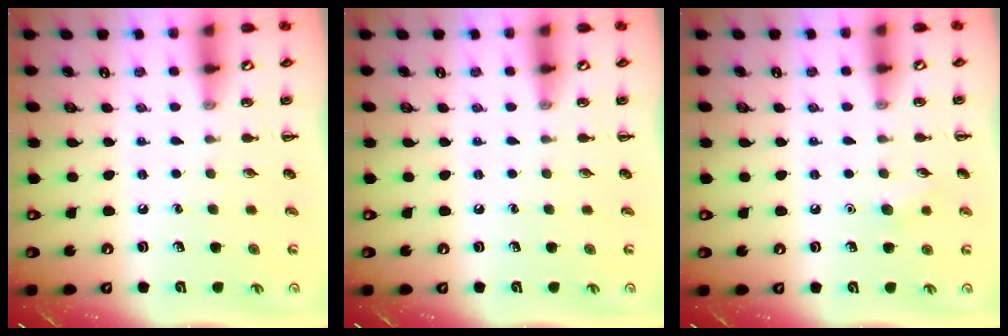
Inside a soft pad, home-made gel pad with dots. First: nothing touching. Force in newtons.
{"total": 0.0}
{"total": 5.7, "press": 5.5, "slide": 1.6}